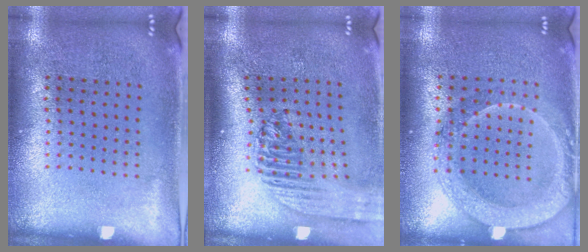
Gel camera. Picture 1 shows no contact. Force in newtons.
{"total": 2.3, "press": 1.7, "slide": 1.5}
{"total": 2.0, "press": 1.9, "slide": 0.8}